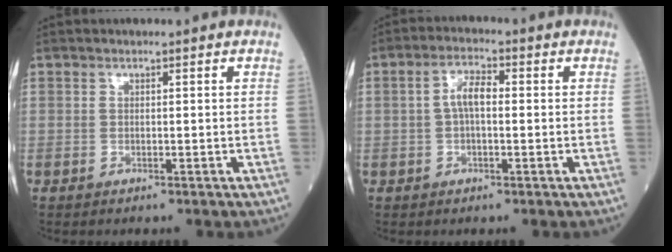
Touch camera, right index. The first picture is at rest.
{"total": 4.1, "force": [0.1, 1.5, 3.8], "torque": [-0.078, 0.014, 0.001]}